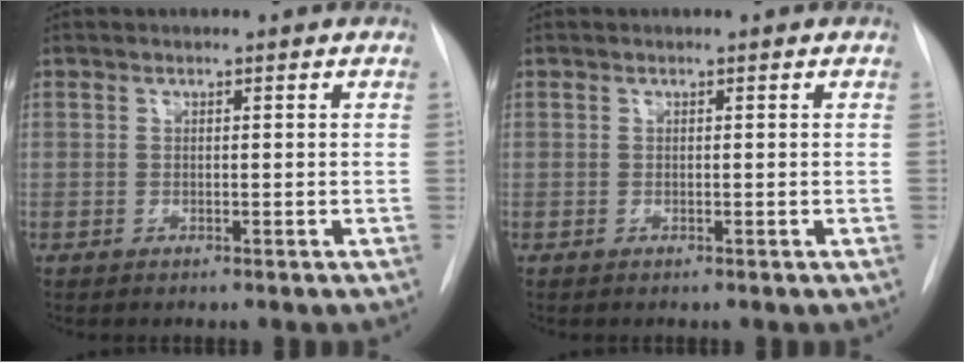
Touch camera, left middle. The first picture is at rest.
{"total": 0.0}